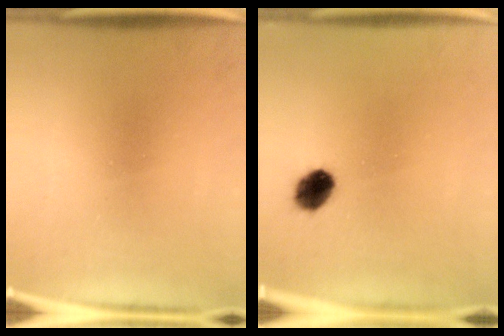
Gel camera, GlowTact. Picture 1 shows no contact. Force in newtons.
{"total": 5.5}